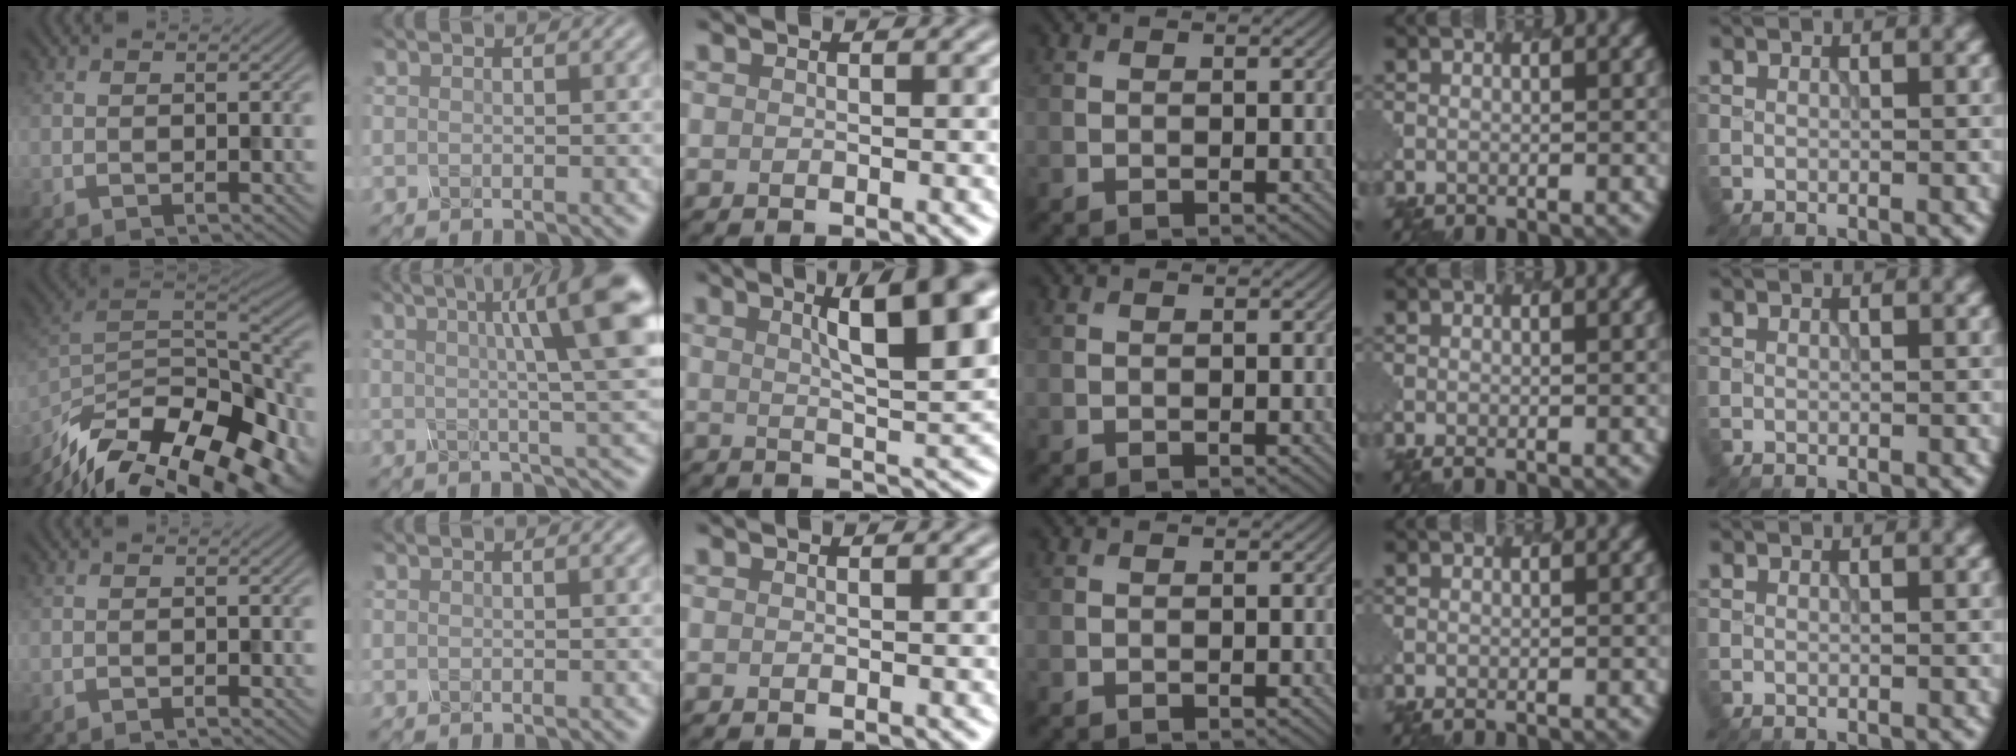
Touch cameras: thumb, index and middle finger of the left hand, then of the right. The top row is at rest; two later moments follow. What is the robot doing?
{"motion": "twist", "object": "rubiks cube"}